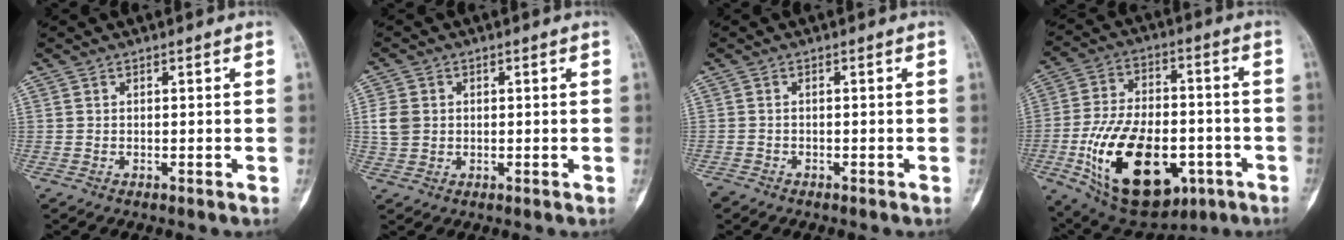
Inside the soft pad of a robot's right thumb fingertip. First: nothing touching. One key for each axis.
{"total": 4.5, "fx": 0.5, "fy": 3.8, "fz": 2.4, "tx": -0.040, "ty": 0.005, "tz": 0.012}
{"total": 1.2, "fx": -1.0, "fy": 0.7, "fz": 0.1, "tx": -0.001, "ty": 0.001, "tz": -0.022}
{"total": 24.8, "fx": -7.8, "fy": 14.0, "fz": 18.9, "tx": -0.321, "ty": 0.015, "tz": -0.105}